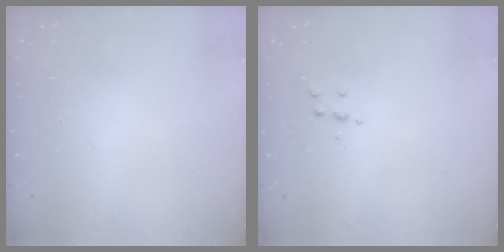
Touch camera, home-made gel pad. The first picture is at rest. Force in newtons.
{"total": 5.0, "press": 4.9, "slide": 0.8}